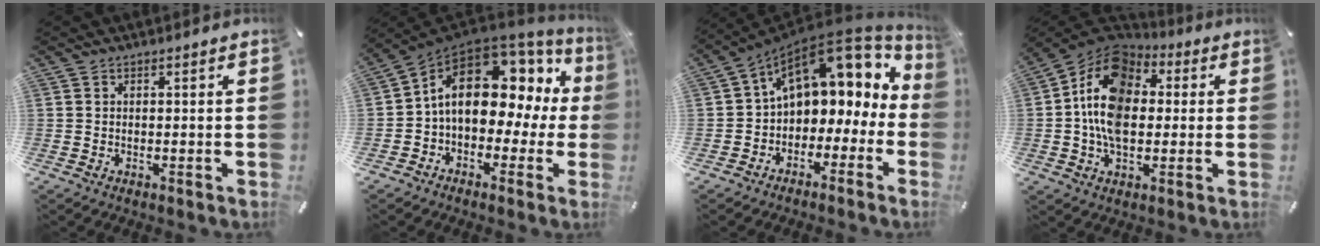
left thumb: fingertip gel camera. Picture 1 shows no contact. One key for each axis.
{"total": 15.5, "fx": 3.9, "fy": 10.7, "fz": 10.6, "tx": -0.167, "ty": -0.015, "tz": 0.066}
{"total": 14.5, "fx": 5.3, "fy": 9.8, "fz": 9.3, "tx": -0.141, "ty": -0.037, "tz": 0.089}
{"total": 15.1, "fx": 0.0, "fy": 10.9, "fz": 10.4, "tx": -0.208, "ty": 0.004, "tz": -0.008}